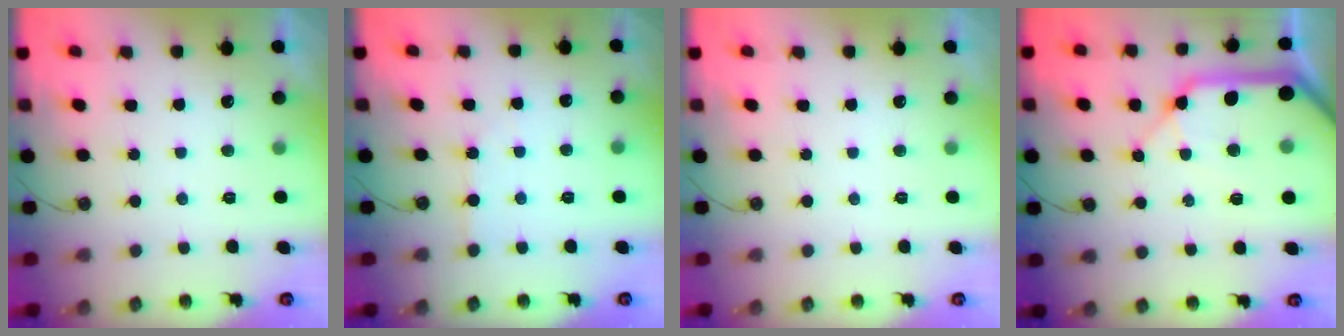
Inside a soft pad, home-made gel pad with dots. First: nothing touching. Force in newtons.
{"total": 2.1, "press": 2.1, "slide": 0.4}
{"total": 0.0}
{"total": 20.2, "press": 20.0, "slide": 3.0}